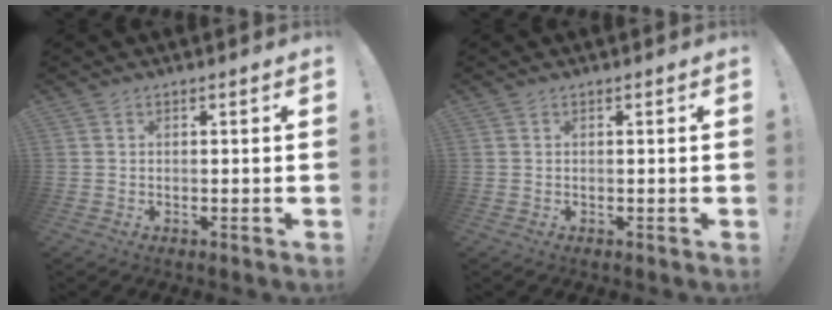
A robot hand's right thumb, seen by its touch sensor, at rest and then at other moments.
{"total": 0.0}